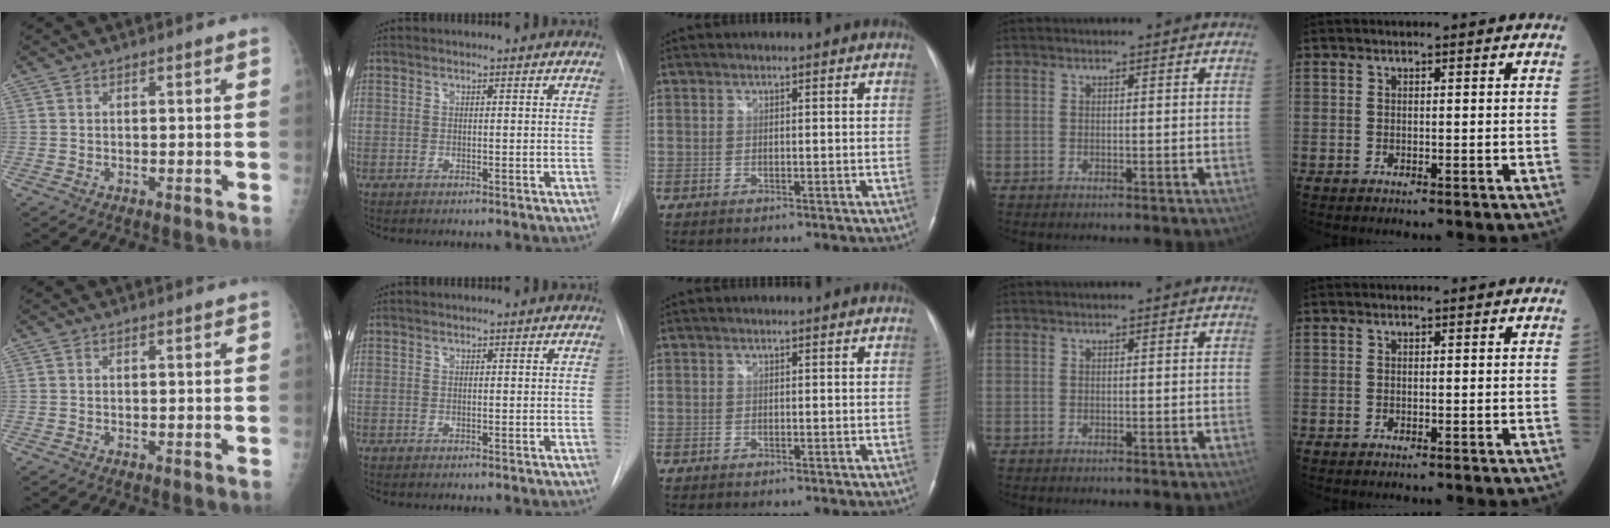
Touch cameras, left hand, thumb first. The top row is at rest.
{}